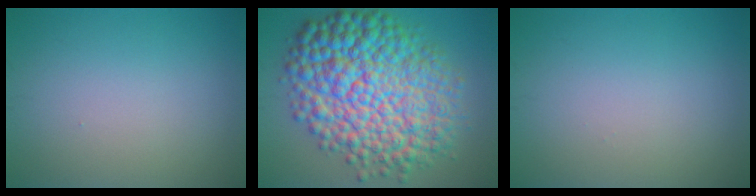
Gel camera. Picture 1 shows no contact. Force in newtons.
{"total": 13.8, "press": 13.8, "slide": 0.0}
{"total": 0.0}